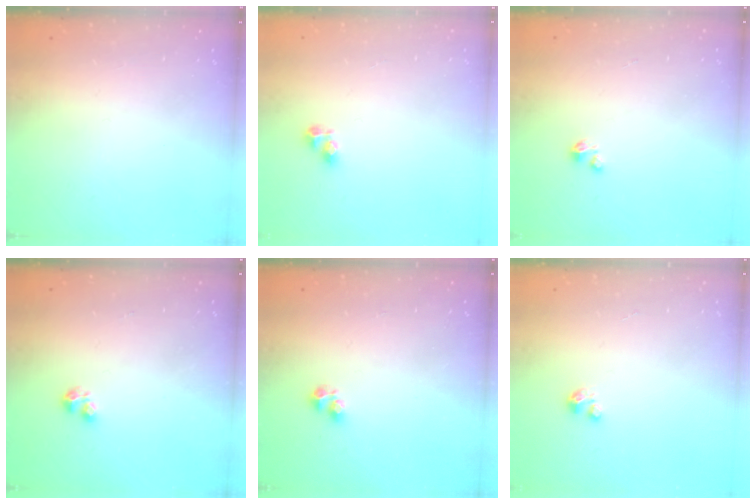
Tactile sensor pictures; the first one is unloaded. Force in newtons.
{"total": 5.0, "press": 5.0, "slide": 0.5}
{"total": 1.4, "press": 1.4, "slide": 0.2}
{"total": 2.2, "press": 2.2, "slide": 0.4}
{"total": 2.8, "press": 2.7, "slide": 0.5}
{"total": 1.5, "press": 1.5, "slide": 0.1}